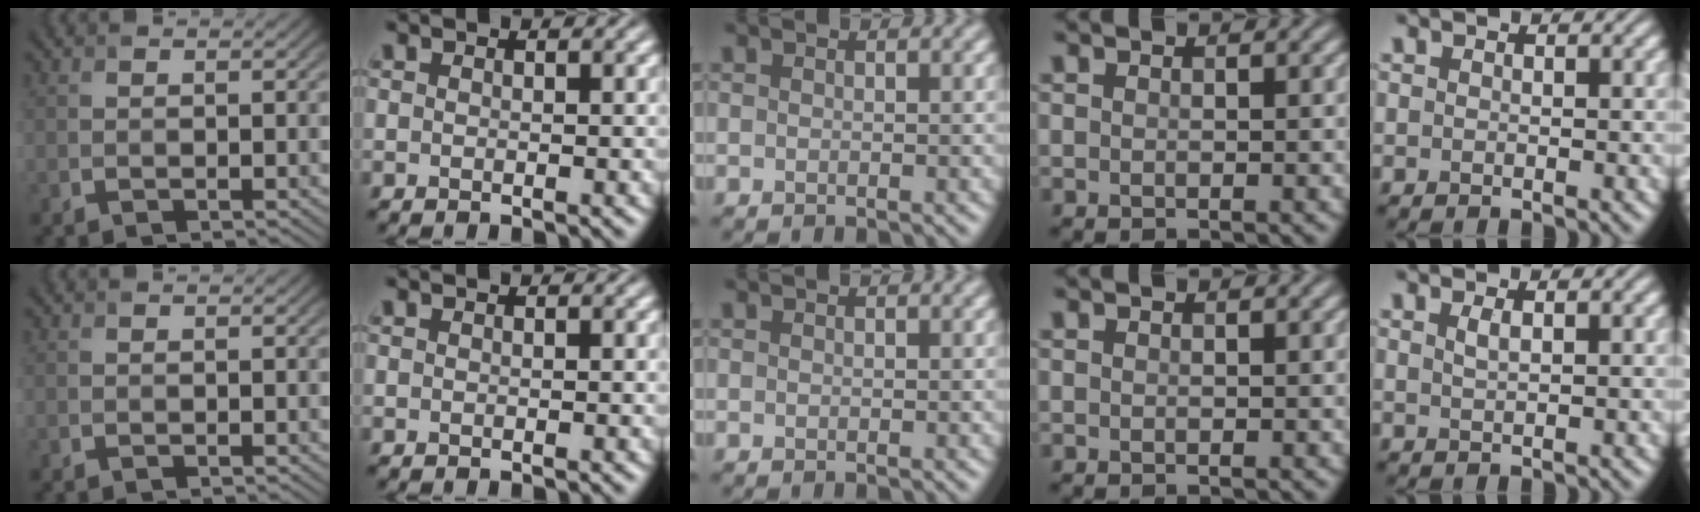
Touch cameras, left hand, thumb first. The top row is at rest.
{"little": {"total": 1.0, "force": [0.5, 0.3, 0.9], "torque": [-0.018, 0.003, 0.009]}}